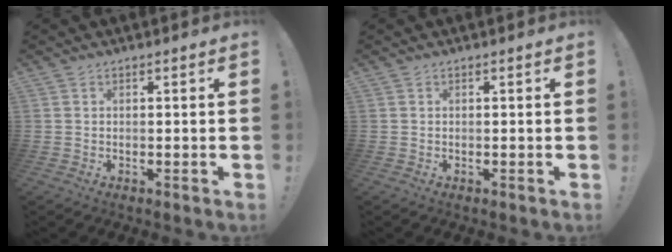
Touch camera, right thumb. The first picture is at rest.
{"total": 0.0}